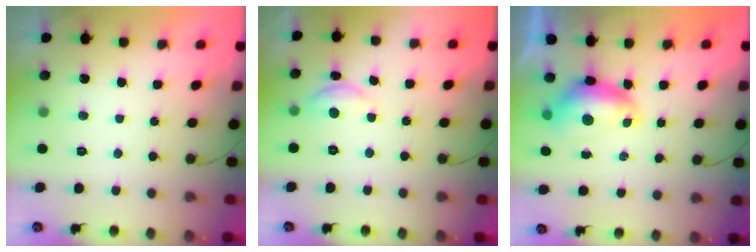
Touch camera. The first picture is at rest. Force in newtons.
{"total": 6.7, "press": 6.7, "slide": 0.6}
{"total": 9.7, "press": 9.6, "slide": 1.3}